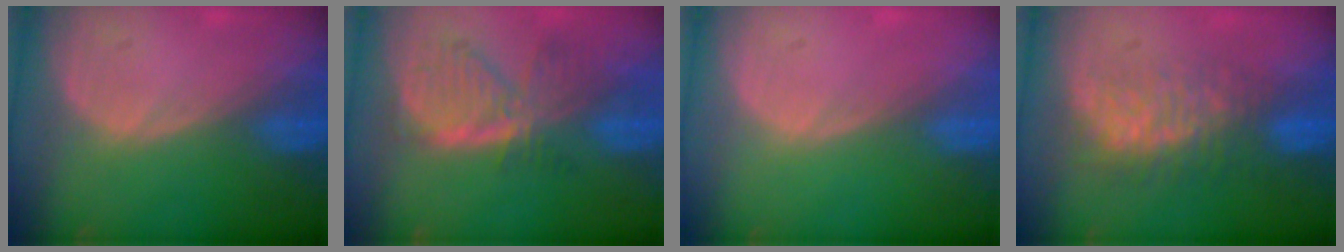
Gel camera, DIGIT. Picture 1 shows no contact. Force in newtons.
{"total": 8.1, "press": 7.0, "slide": 4.0}
{"total": 0.0}
{"total": 7.9, "press": 7.4, "slide": 2.6}